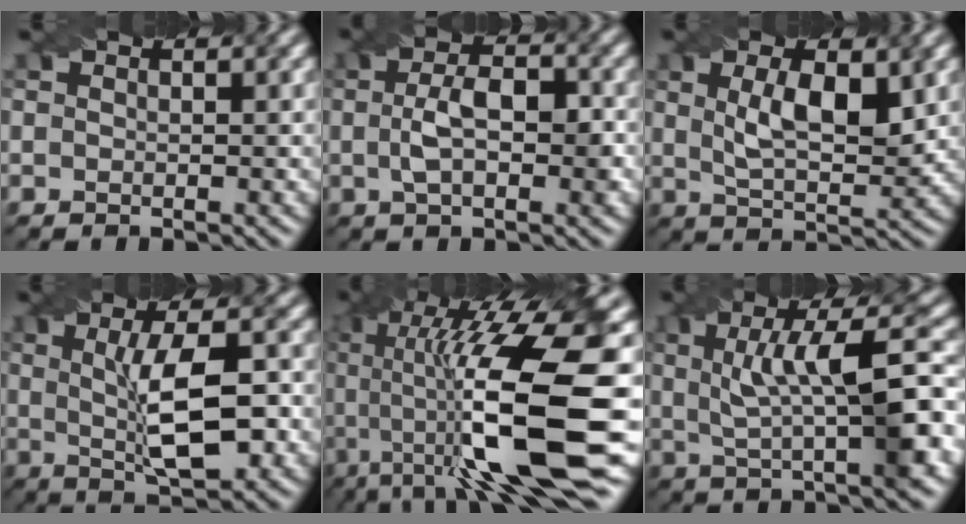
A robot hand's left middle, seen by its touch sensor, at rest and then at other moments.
{"total": 4.8, "force": [-0.2, 2.2, 4.2], "torque": [-0.079, 0.002, -0.003]}
{"total": 5.8, "force": [1.6, 2.3, 5.1], "torque": [-0.099, -0.003, 0.032]}
{"total": 7.6, "force": [0.2, 2.2, 7.3], "torque": [-0.119, 0.006, 0.004]}
{"total": 16.1, "force": [-1.4, 4.3, 15.5], "torque": [-0.253, 0.018, -0.024]}
{"total": 8.9, "force": [1.4, 2.2, 8.5], "torque": [-0.130, 0.011, 0.025]}